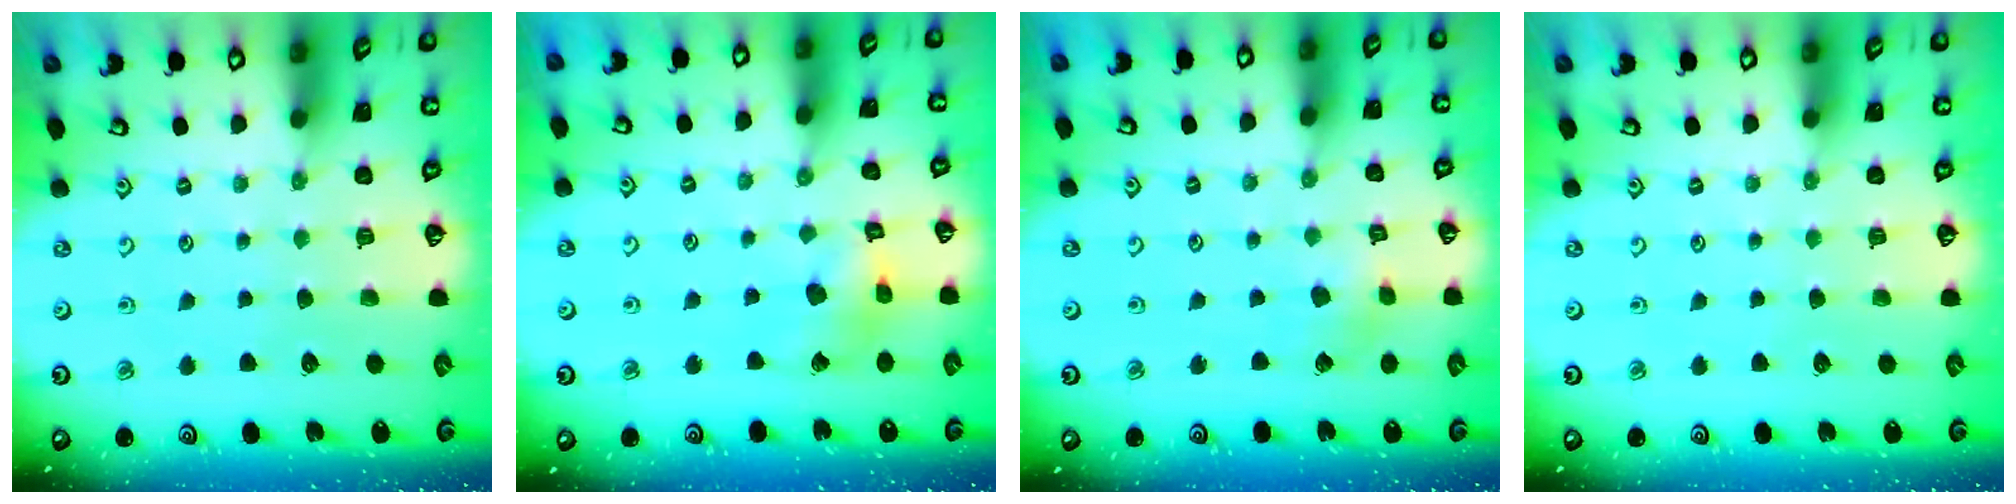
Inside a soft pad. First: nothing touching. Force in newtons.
{"total": 9.0, "press": 9.0, "slide": 1.1}
{"total": 3.1, "press": 3.1, "slide": 0.4}
{"total": 0.0}